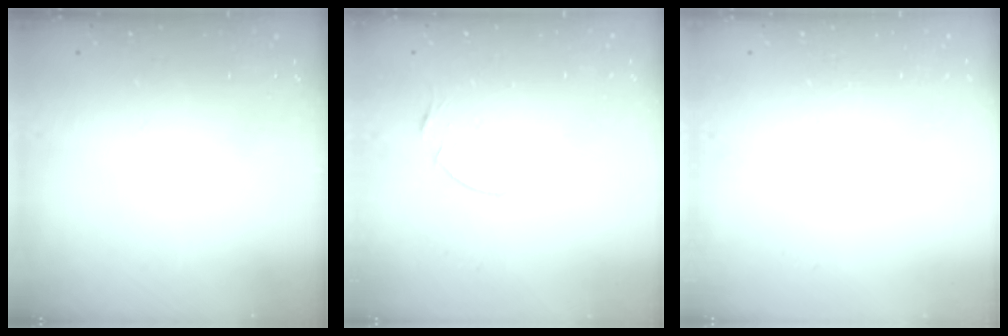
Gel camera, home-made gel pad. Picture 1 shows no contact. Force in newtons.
{"total": 3.1, "press": 3.1, "slide": 0.4}
{"total": 0.0}